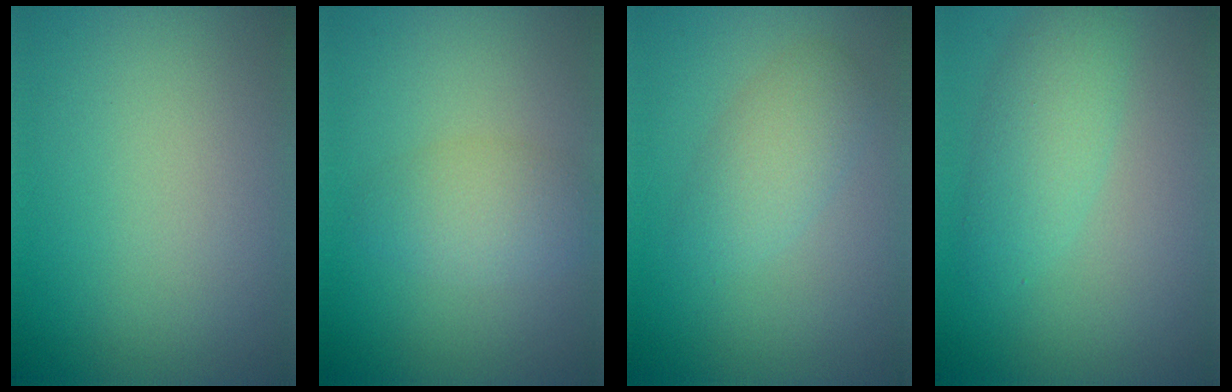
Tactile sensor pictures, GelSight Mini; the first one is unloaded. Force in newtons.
{"total": 2.7, "press": 2.7, "slide": 0.1}
{"total": 4.0, "press": 4.0, "slide": 0.1}
{"total": 3.3, "press": 3.3, "slide": 0.1}